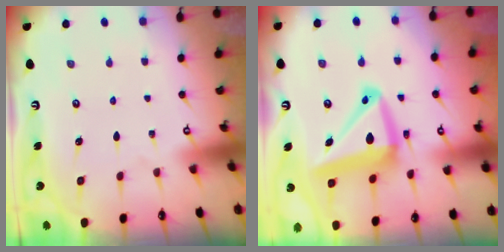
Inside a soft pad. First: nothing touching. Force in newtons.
{"total": 15.1, "press": 15.0, "slide": 1.8}